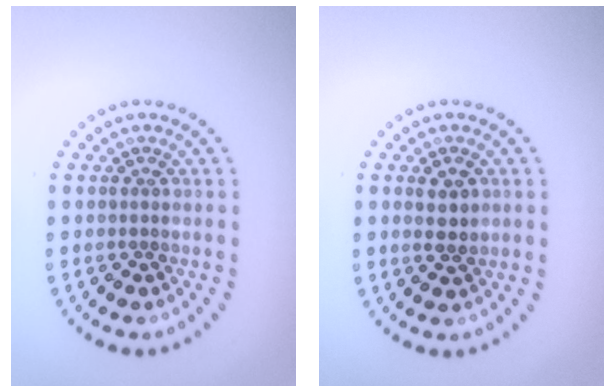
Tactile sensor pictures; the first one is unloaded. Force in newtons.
{"total": 2.1, "press": 2.0, "slide": 0.4}